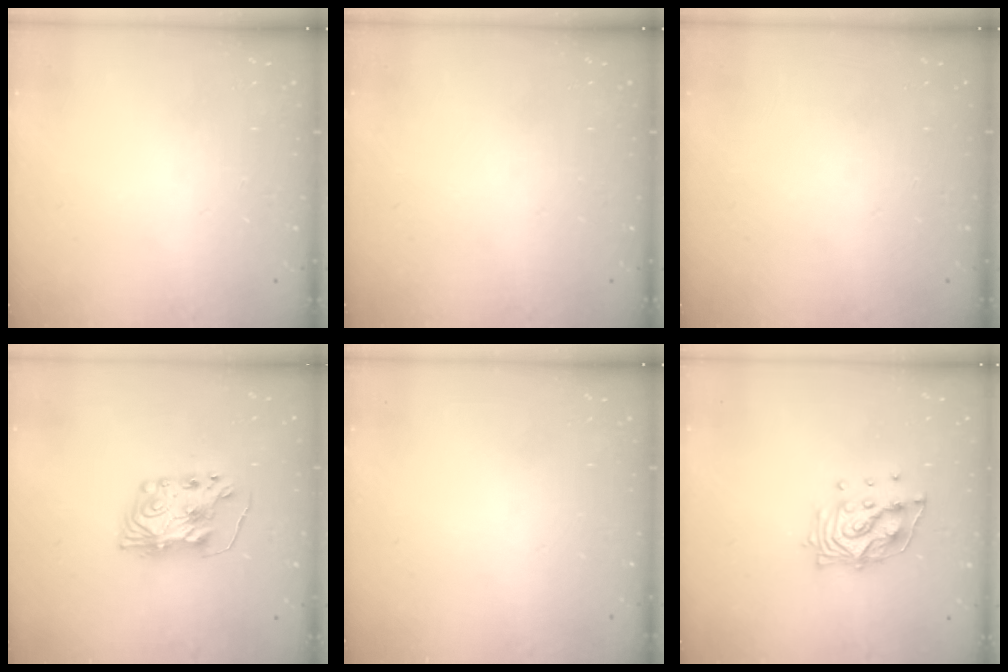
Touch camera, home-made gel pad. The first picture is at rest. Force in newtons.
{"total": 0.0}
{"total": 0.0}
{"total": 8.2, "press": 8.2, "slide": 0.6}
{"total": 0.0}
{"total": 11.7, "press": 11.6, "slide": 1.4}